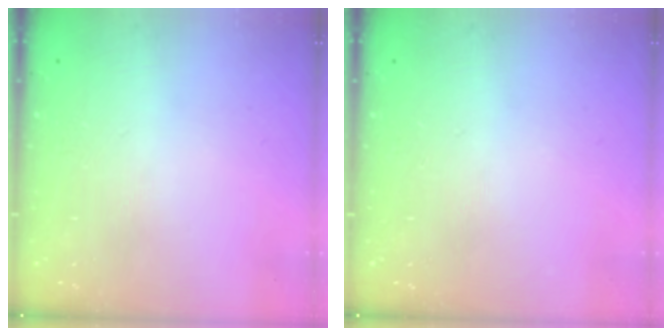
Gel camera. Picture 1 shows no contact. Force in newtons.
{"total": 0.0}